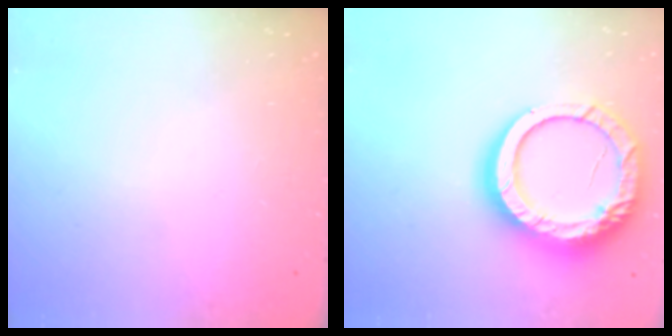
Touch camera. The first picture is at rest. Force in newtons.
{"total": 20.9, "press": 20.8, "slide": 2.6}